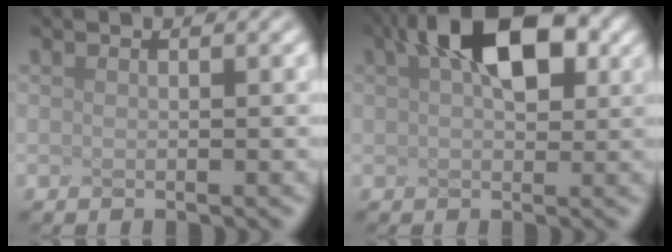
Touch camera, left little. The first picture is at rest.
{"total": 6.1, "force": [1.9, 2.7, 5.1], "torque": [-0.101, 0.014, 0.057]}